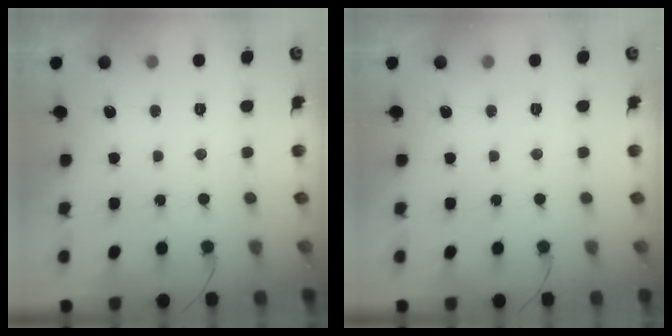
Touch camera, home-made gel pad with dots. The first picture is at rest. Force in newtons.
{"total": 0.0}